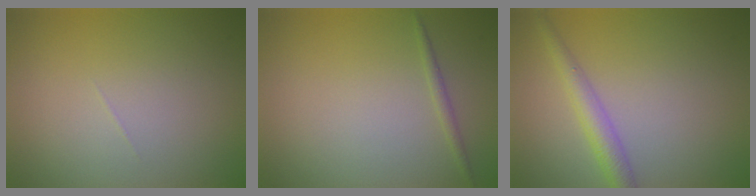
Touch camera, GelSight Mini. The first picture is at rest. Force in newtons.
{"total": 0.8, "press": 0.8, "slide": 0.1}
{"total": 2.6, "press": 2.6, "slide": 0.1}